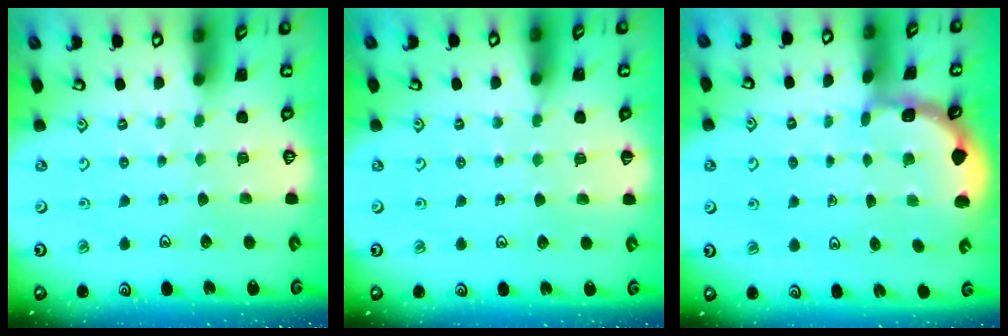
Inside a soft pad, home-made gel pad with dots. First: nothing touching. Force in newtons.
{"total": 3.4, "press": 3.4, "slide": 0.6}
{"total": 2.0, "press": 2.0, "slide": 0.3}